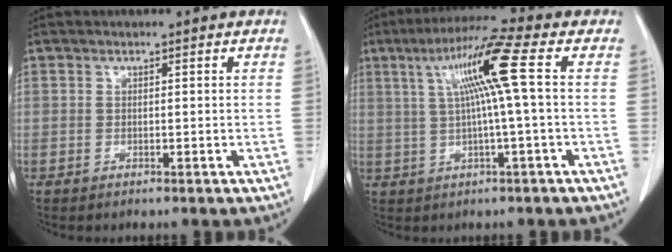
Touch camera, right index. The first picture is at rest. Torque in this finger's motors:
{"motor_torque": [1.05, 0.13, 0.53, 0.15]}